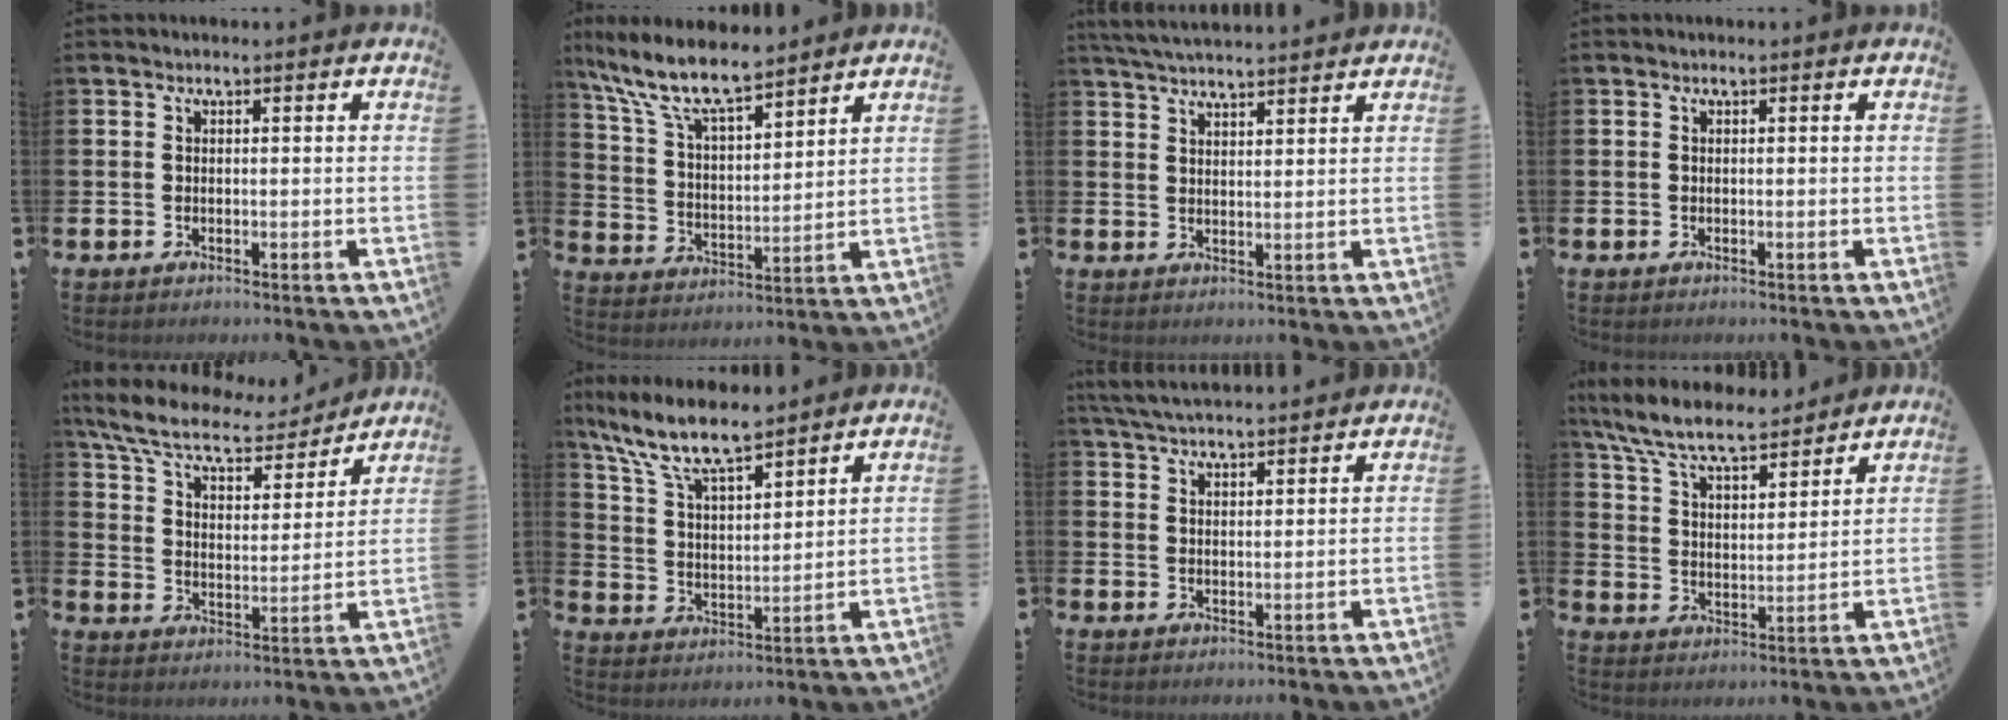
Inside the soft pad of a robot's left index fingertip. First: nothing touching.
{"total": 10.0, "force": [8.8, 2.2, 4.3], "torque": [-0.118, -0.044, 0.156]}
{"total": 4.2, "force": [4.1, 0.0, 0.8], "torque": [-0.022, -0.019, 0.075]}
{"total": 0.0}
{"total": 8.6, "force": [7.7, 2.1, 3.2], "torque": [-0.091, -0.054, 0.130]}
{"total": 9.5, "force": [8.2, 2.1, 4.2], "torque": [-0.112, -0.041, 0.147]}
{"total": 4.7, "force": [4.6, 0.3, 1.1], "torque": [-0.036, -0.018, 0.085]}
{"total": 8.4, "force": [7.6, 1.6, 3.1], "torque": [-0.089, -0.042, 0.135]}